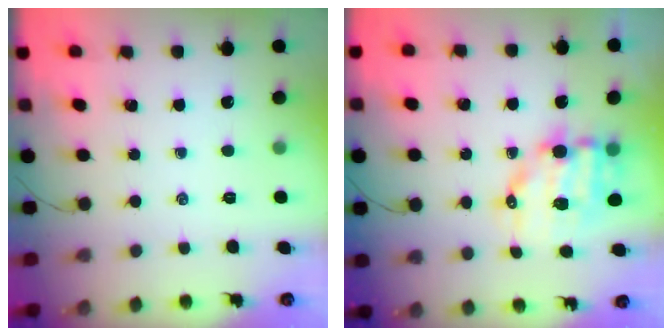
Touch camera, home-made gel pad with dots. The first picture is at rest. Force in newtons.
{"total": 11.8, "press": 11.6, "slide": 2.2}